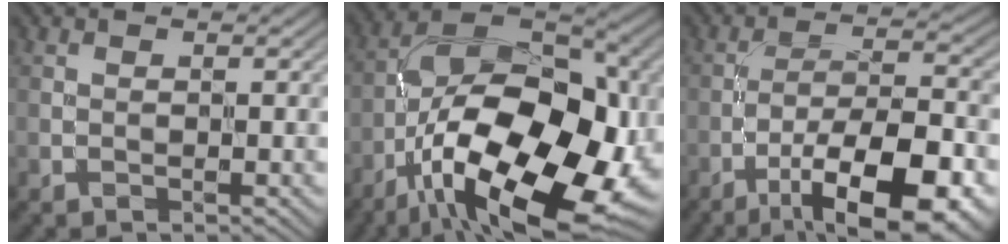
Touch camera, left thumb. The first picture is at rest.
{"total": 19.9, "force": [-6.6, 9.9, 15.9], "torque": [-0.256, 0.005, -0.116]}
{"total": 14.0, "force": [-7.7, 4.3, 10.8], "torque": [-0.175, 0.001, -0.121]}